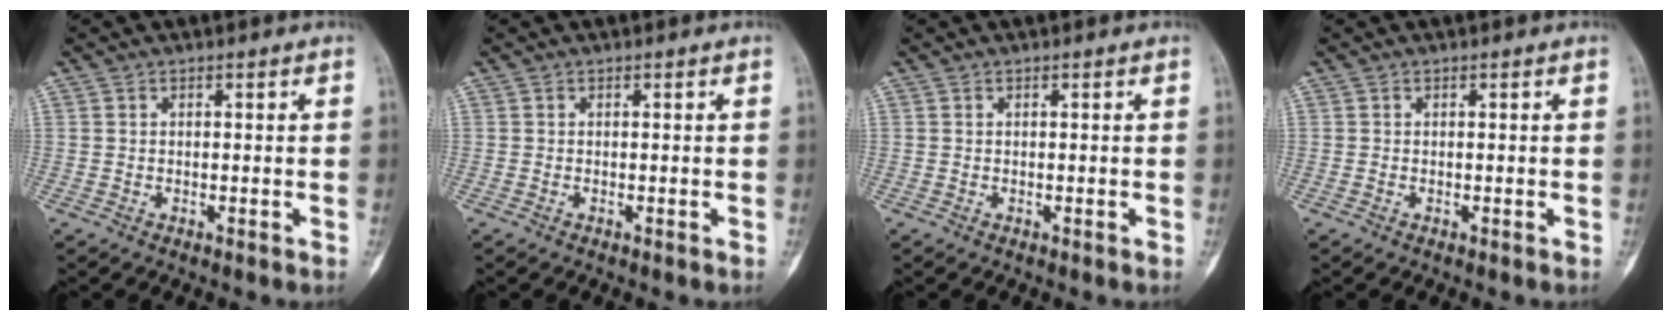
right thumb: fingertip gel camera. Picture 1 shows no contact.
{"total": 0.0}
{"total": 0.0}
{"total": 0.0}